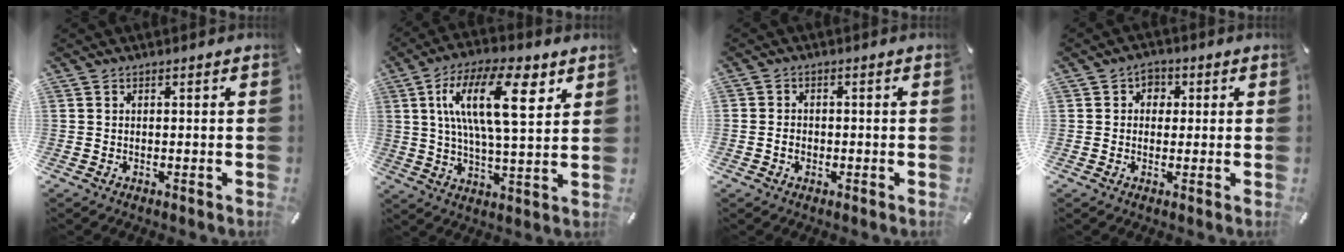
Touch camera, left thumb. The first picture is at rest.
{"total": 17.9, "force": [6.8, 7.1, 15.0], "torque": [-0.269, -0.002, 0.107]}
{"total": 2.5, "force": [-0.7, 2.0, 1.4], "torque": [-0.026, 0.006, -0.014]}
{"total": 3.2, "force": [0.3, 2.8, 1.4], "torque": [-0.014, 0.004, -0.001]}